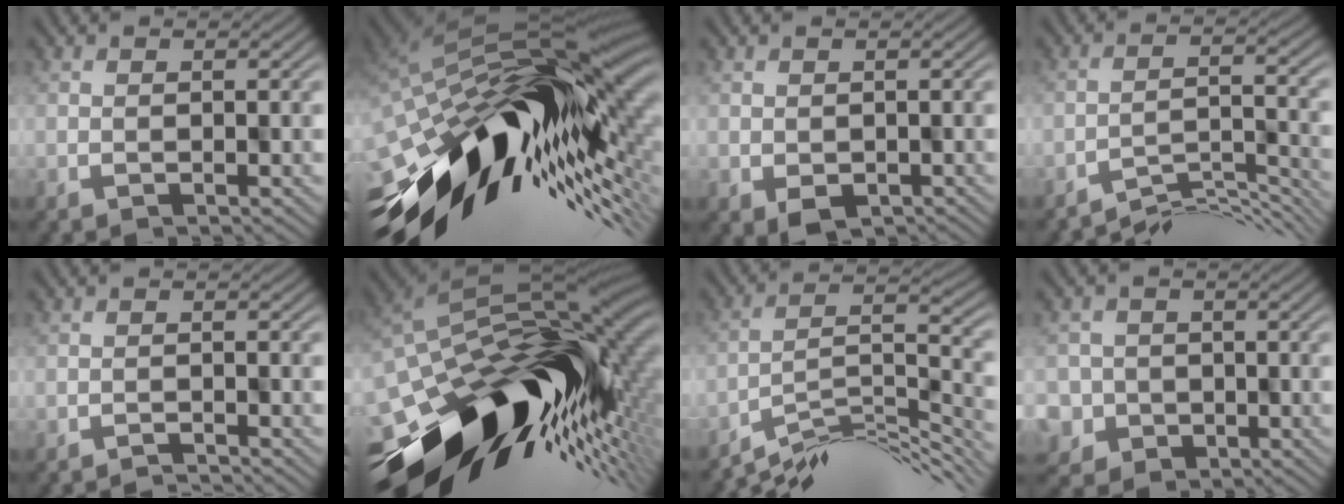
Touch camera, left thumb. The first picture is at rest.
{"total": 17.0, "force": [-2.8, 9.1, 14.1], "torque": [-0.259, -0.027, -0.053]}
{"total": 2.5, "force": [-1.1, 1.8, 1.4], "torque": [-0.020, -0.008, -0.013]}
{"total": 6.9, "force": [-5.7, 1.6, 3.6], "torque": [-0.051, 0.001, -0.091]}
{"total": 1.5, "force": [-1.5, 0.0, 0.3], "torque": [0.001, 0.004, -0.029]}
{"total": 17.3, "force": [-3.9, 10.8, 13.0], "torque": [-0.231, -0.040, -0.057]}
{"total": 11.3, "force": [-8.4, 2.5, 7.1], "torque": [-0.119, -0.001, -0.144]}
{"total": 5.2, "force": [-2.2, 4.7, 0.2], "torque": [-0.005, -0.018, -0.042]}